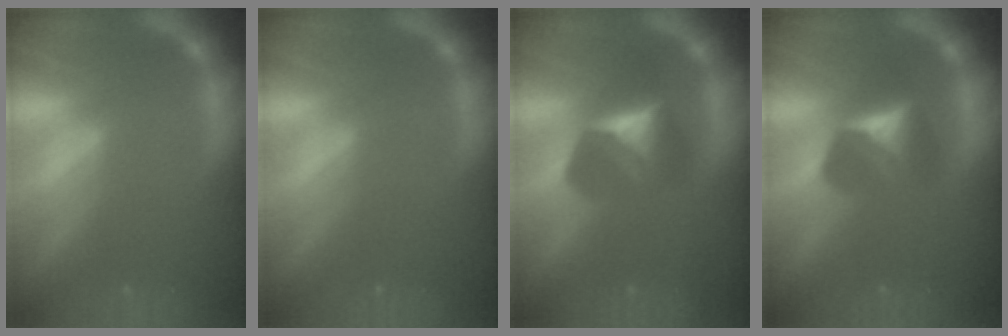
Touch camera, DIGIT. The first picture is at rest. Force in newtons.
{"total": 0.0}
{"total": 4.4}
{"total": 3.9}